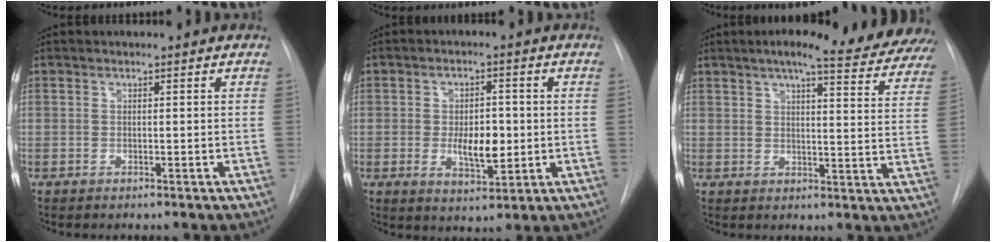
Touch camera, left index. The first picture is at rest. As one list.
[{"total": 6.6, "force": [-0.9, 3.7, 5.5], "torque": [-0.081, -0.006, -0.005]}, {"total": 21.1, "force": [18.4, 2.8, 10.0], "torque": [-0.128, -0.037, 0.204]}]